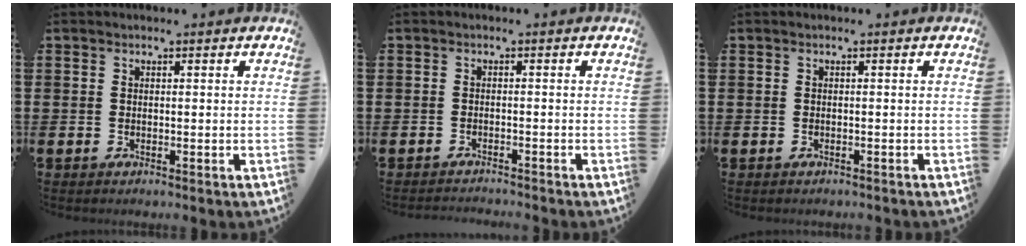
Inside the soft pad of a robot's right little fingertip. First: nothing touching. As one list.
[{"total": 1.1, "force": [-1.1, -0.2, -0.1], "torque": [0.000, 0.001, -0.022]}, {"total": 0.0}]